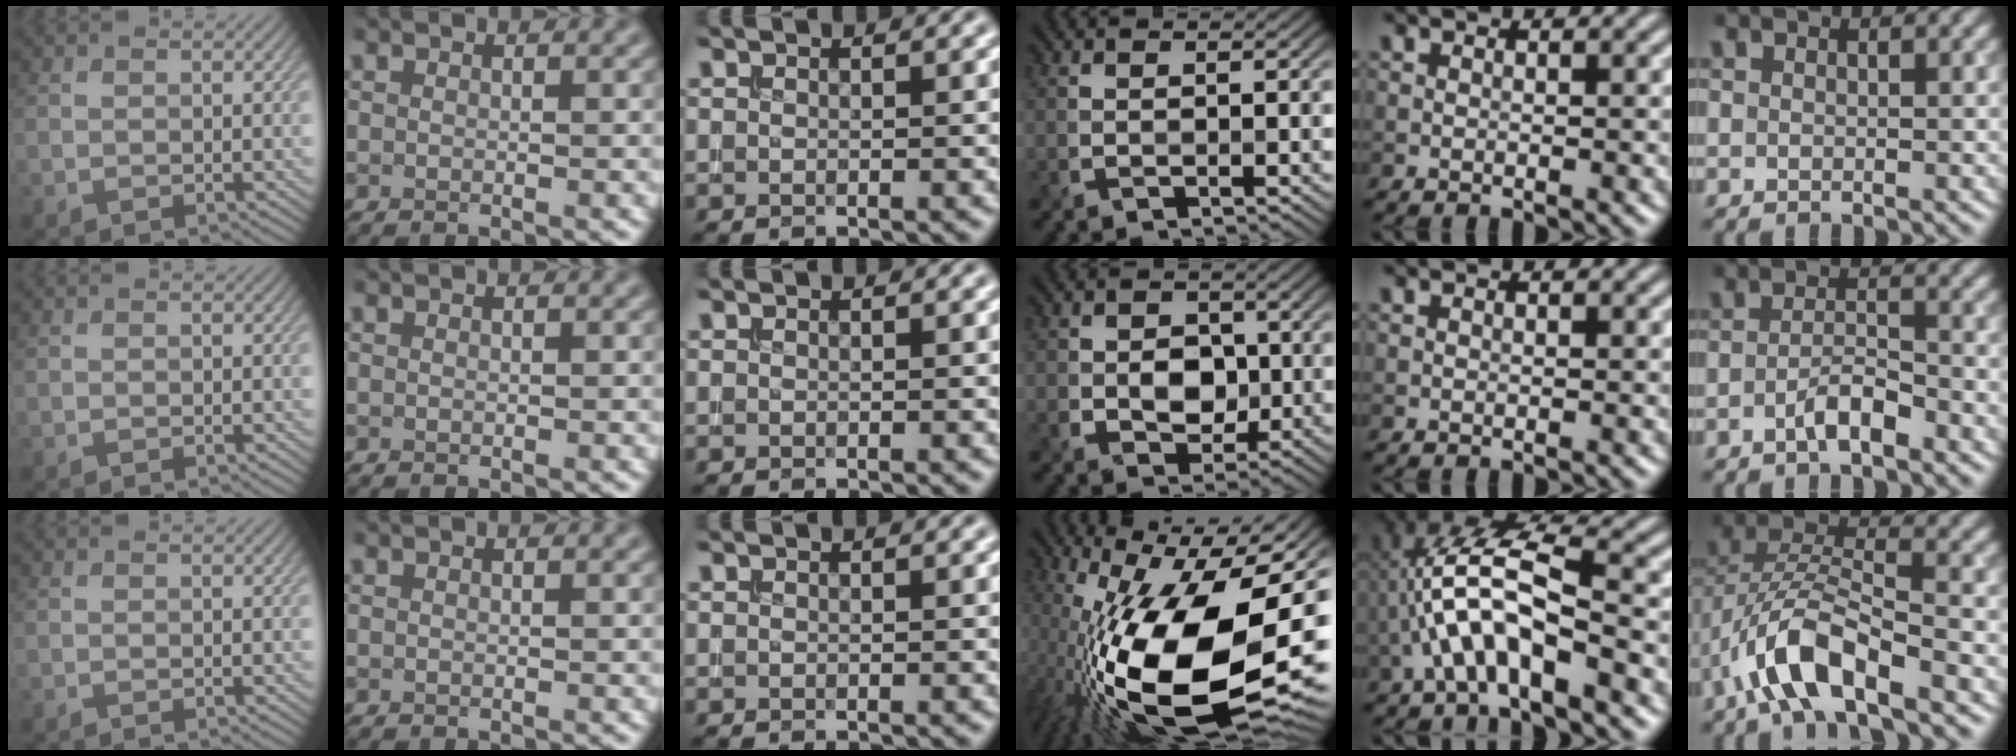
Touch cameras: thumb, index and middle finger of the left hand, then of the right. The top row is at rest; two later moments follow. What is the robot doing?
{"motion": "extract", "object": "bucket"}